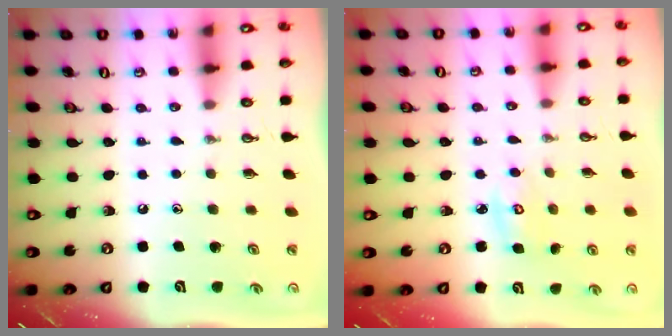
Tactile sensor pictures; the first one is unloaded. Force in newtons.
{"total": 3.8, "press": 3.8, "slide": 0.1}